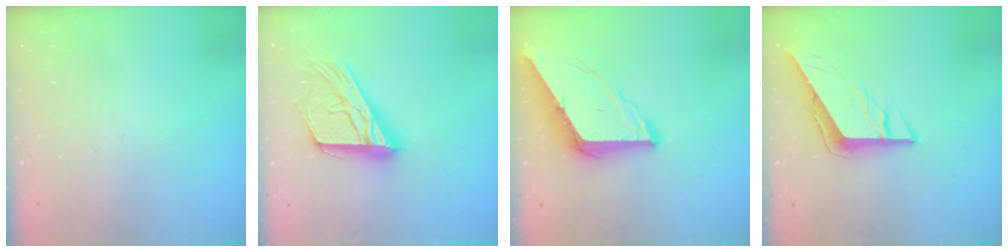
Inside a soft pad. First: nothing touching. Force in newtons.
{"total": 20.4, "press": 20.4, "slide": 1.8}
{"total": 10.2, "press": 10.1, "slide": 1.2}
{"total": 8.8, "press": 8.7, "slide": 0.8}